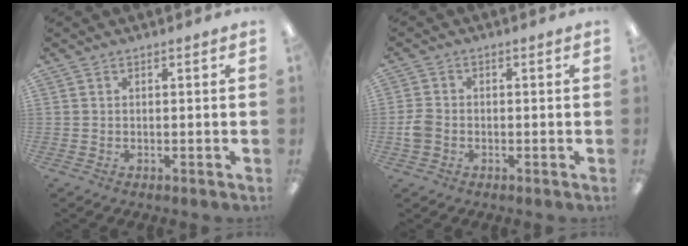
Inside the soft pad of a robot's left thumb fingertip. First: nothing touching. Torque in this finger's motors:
{"motor_torque": [-0.26, 0.34, 0.26, -0.19, 0.01]}